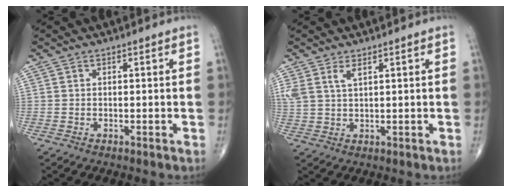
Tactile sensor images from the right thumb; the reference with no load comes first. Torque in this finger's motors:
{"motor_torque": [0.03, 0.09, 0.42, 0.34, 0.03]}